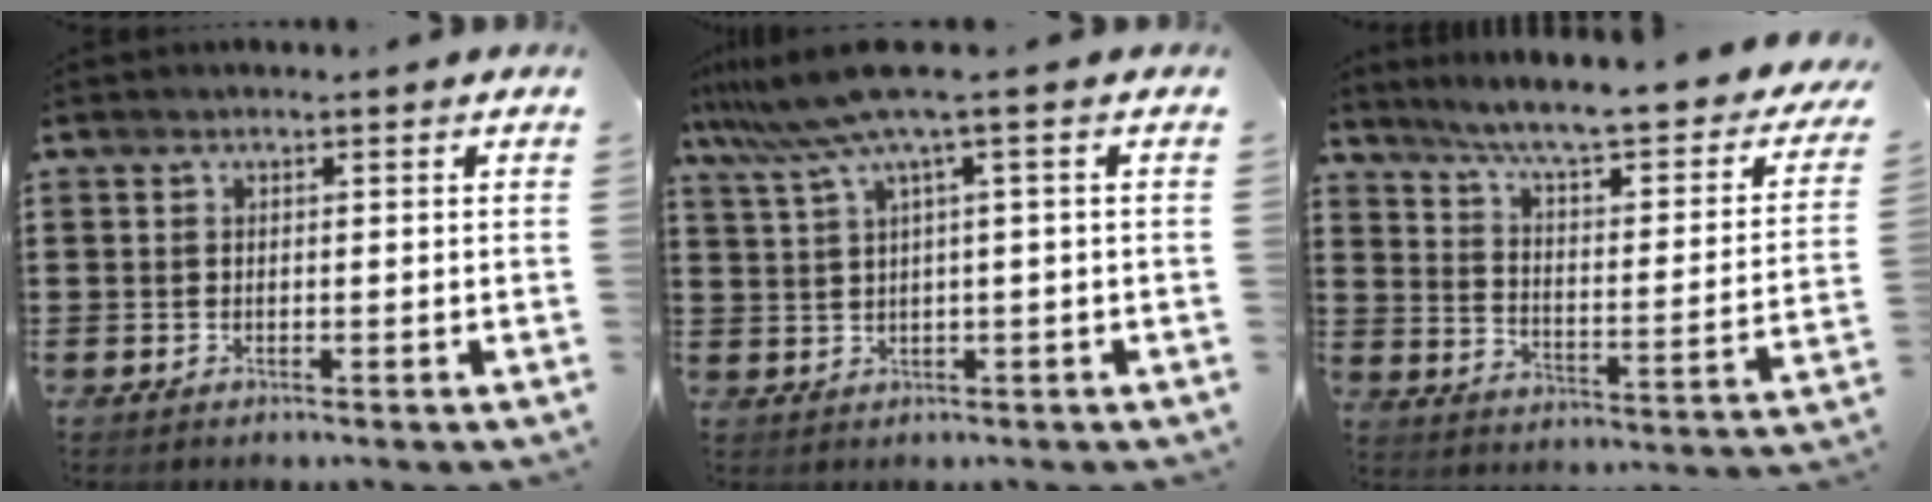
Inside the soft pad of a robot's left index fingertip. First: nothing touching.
{"total": 6.2, "force": [2.5, -0.6, 5.7], "torque": [-0.139, -0.027, 0.036]}
{"total": 6.7, "force": [5.2, 0.0, 4.2], "torque": [-0.102, -0.045, 0.080]}